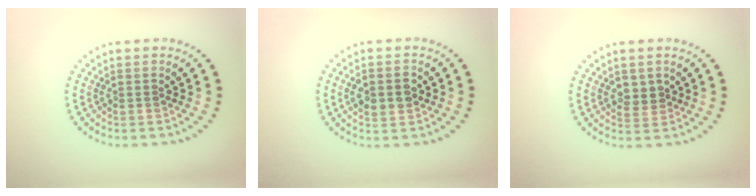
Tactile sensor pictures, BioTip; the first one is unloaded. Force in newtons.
{"total": 3.1, "press": 3.1, "slide": 0.0}
{"total": 1.9, "press": 1.8, "slide": 0.6}